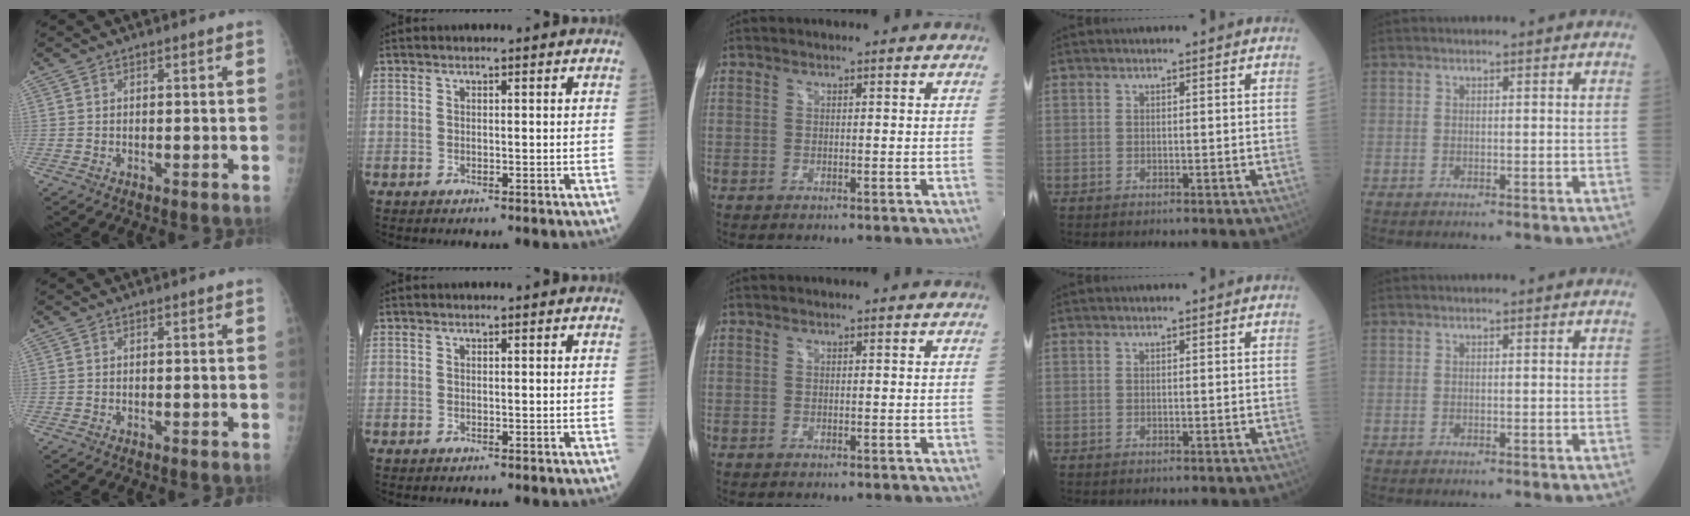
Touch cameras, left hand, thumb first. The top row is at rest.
{}